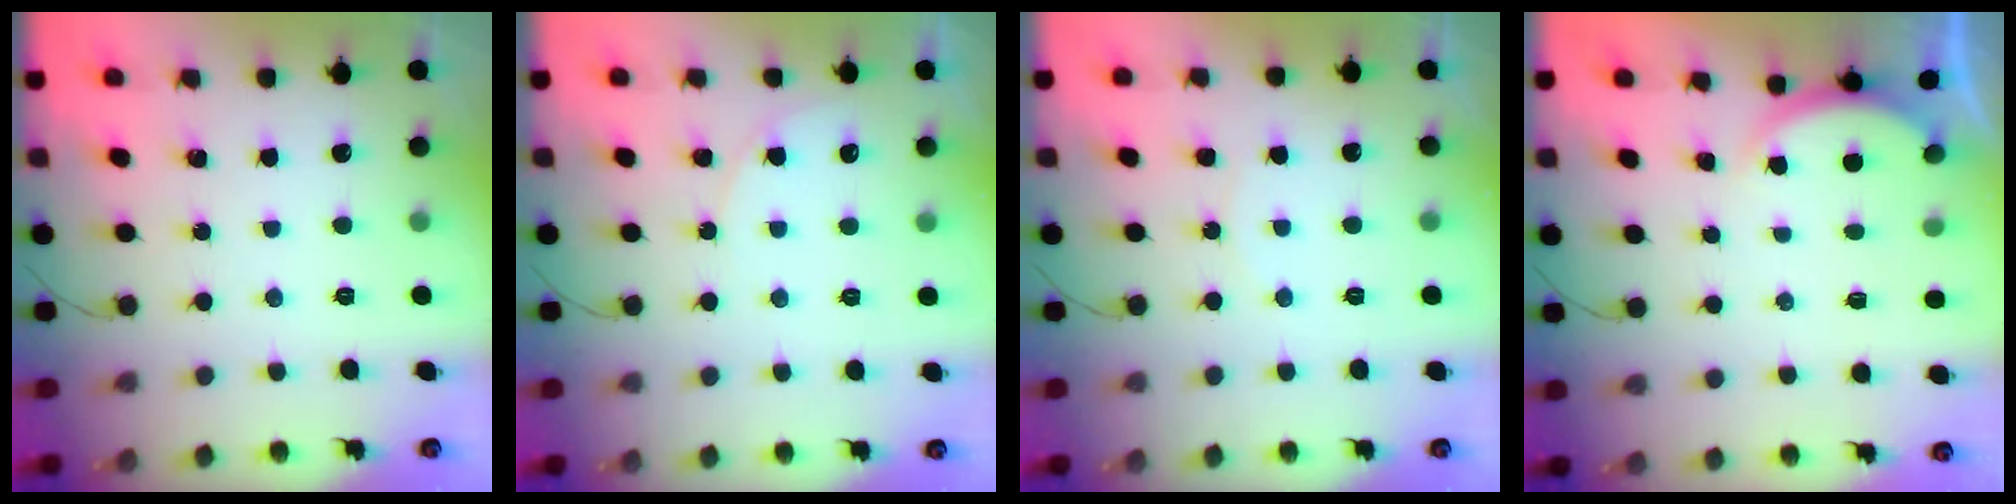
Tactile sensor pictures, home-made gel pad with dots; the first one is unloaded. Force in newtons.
{"total": 4.2, "press": 4.2, "slide": 0.5}
{"total": 2.8, "press": 2.8, "slide": 0.6}
{"total": 2.2, "press": 2.2, "slide": 0.6}